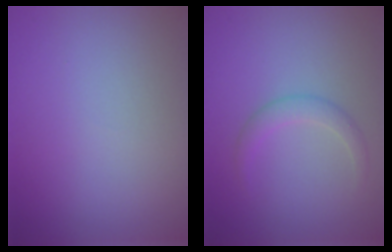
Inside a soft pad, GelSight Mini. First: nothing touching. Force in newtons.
{"total": 1.6, "press": 1.6, "slide": 0.0}